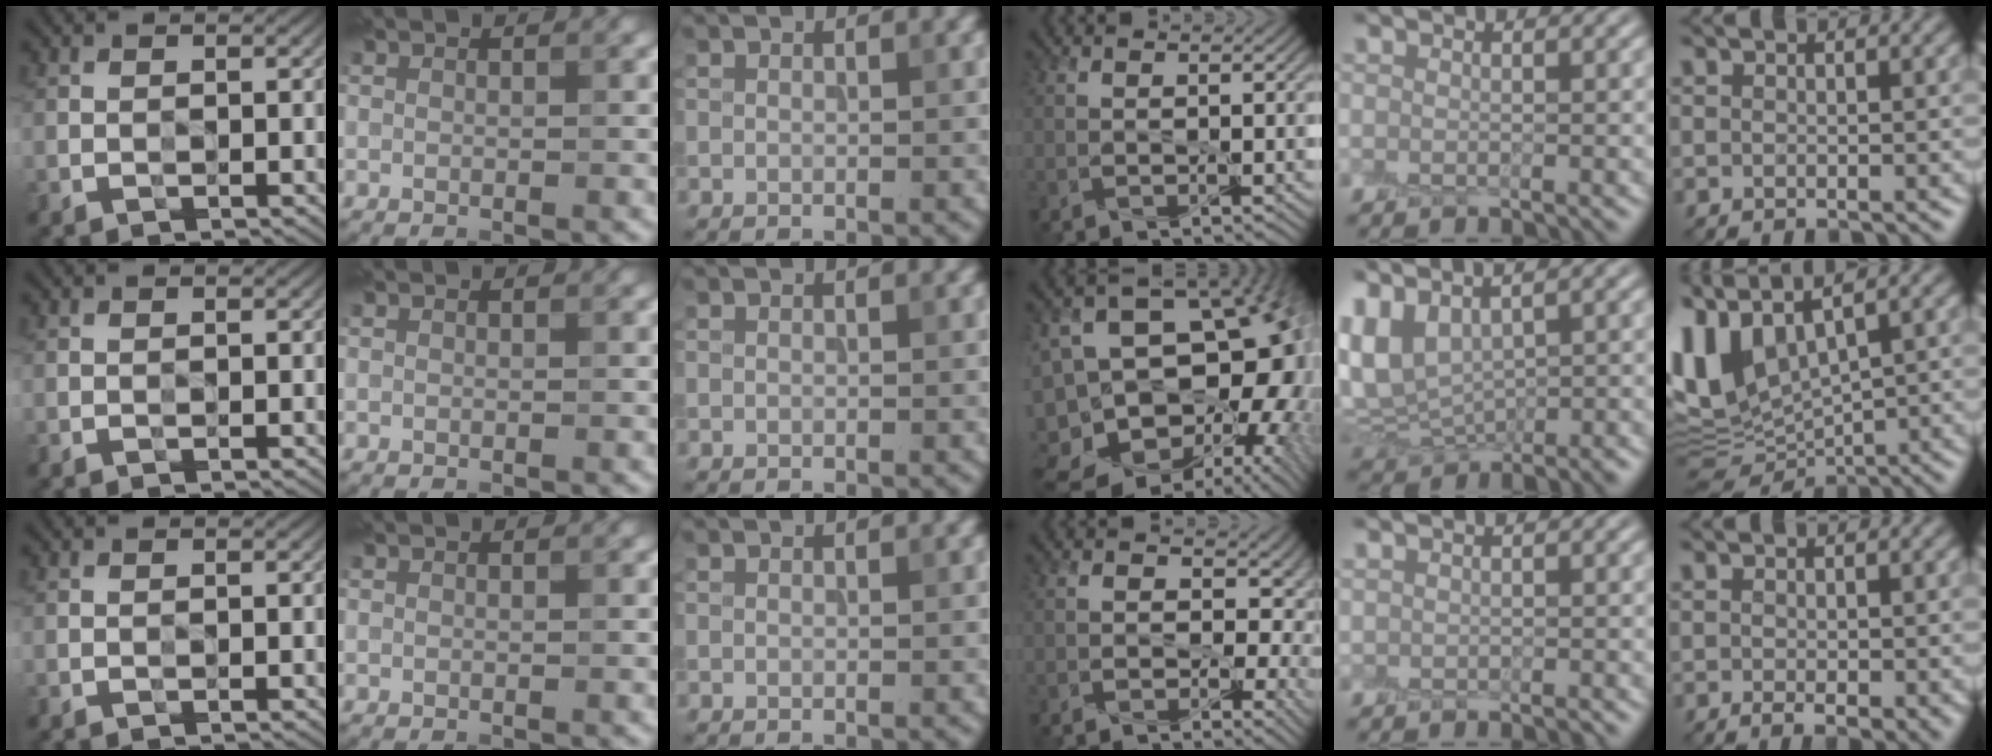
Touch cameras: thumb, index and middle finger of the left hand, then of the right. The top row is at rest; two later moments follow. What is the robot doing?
{"motion": "peel", "object": "aluminum foil"}